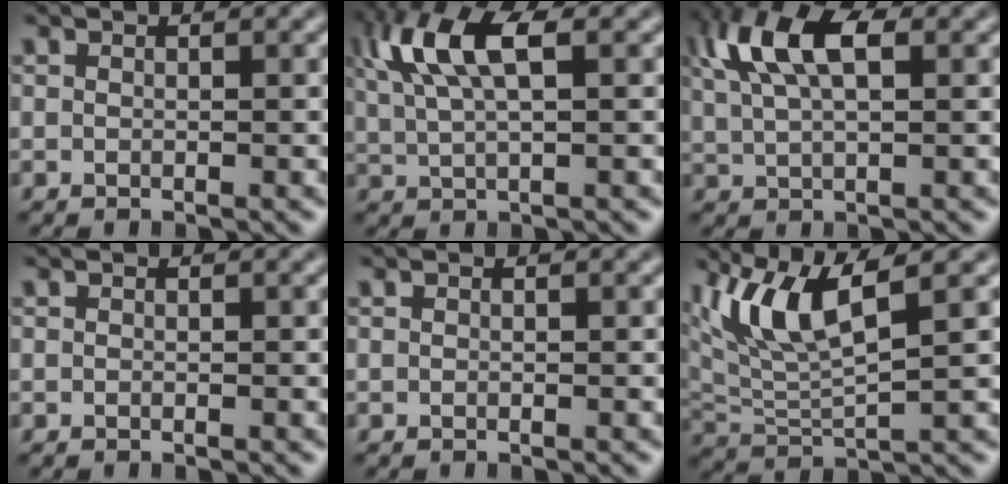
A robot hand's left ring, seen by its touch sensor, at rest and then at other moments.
{"total": 7.0, "force": [2.6, 2.7, 5.9], "torque": [-0.126, 0.016, 0.049]}
{"total": 7.5, "force": [3.0, 3.4, 5.9], "torque": [-0.125, 0.021, 0.049]}
{"total": 0.0}
{"total": 0.0}
{"total": 6.6, "force": [3.5, 1.6, 5.4], "torque": [-0.113, 0.000, 0.069]}